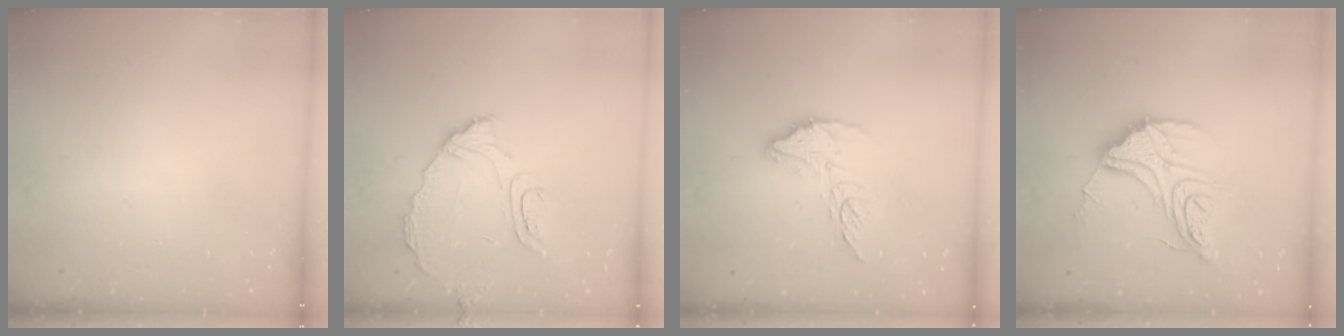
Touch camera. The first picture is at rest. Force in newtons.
{"total": 9.5, "press": 9.5, "slide": 0.4}
{"total": 11.4, "press": 11.4, "slide": 0.9}
{"total": 17.2, "press": 17.1, "slide": 1.6}